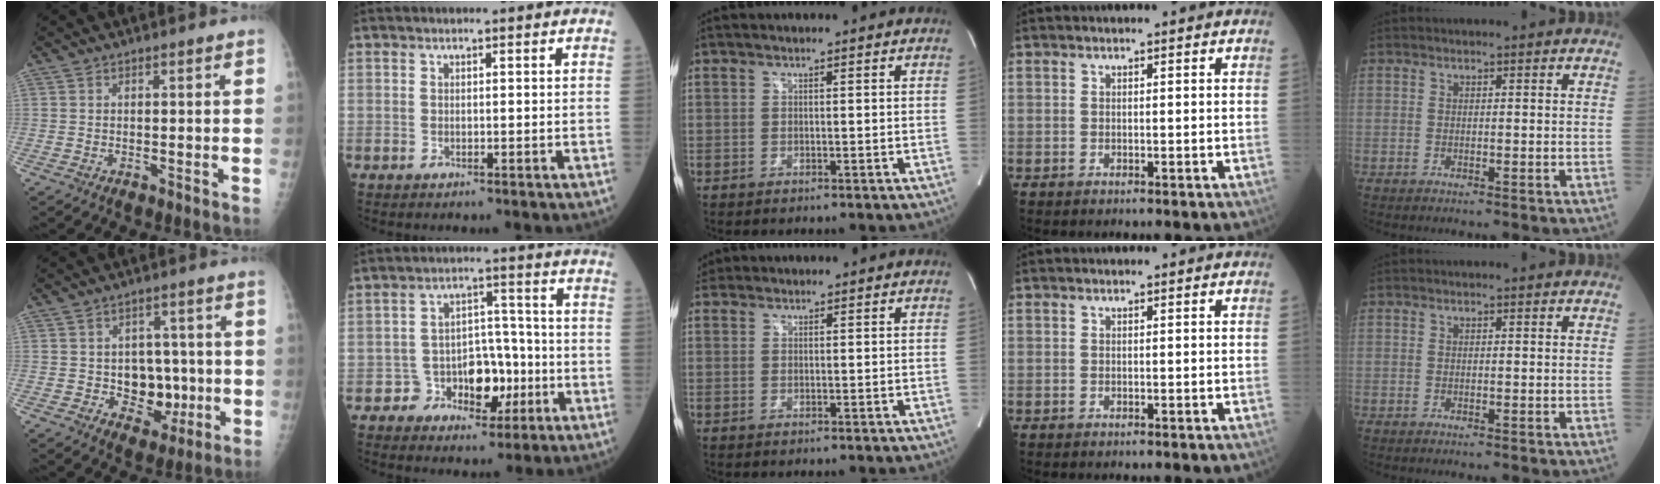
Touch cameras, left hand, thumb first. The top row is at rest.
{"thumb": {"total": 8.8, "force": [-1.2, 6.9, 5.3], "torque": [-0.025, 0.011, -0.007]}, "index": {"total": 8.1, "force": [-3.0, 5.8, 4.9], "torque": [-0.069, 0.024, -0.041]}, "middle": {"total": 1.6, "force": [1.1, 1.2, -0.1], "torque": [0.006, 0.015, 0.016]}}